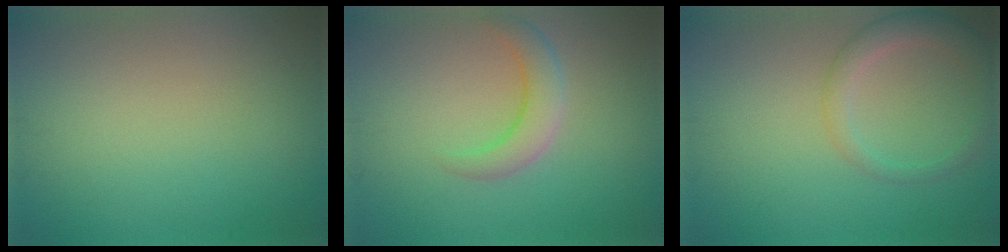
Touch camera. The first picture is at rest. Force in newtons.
{"total": 3.0, "press": 3.0, "slide": 0.2}
{"total": 2.9, "press": 2.9, "slide": 0.2}